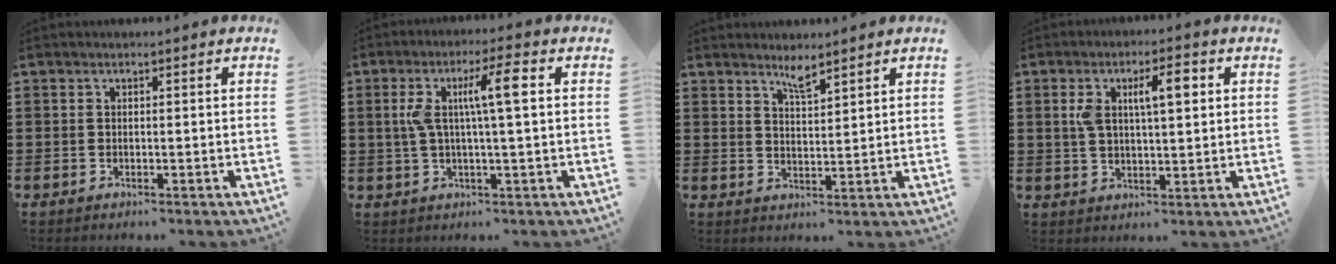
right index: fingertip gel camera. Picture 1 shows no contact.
{"total": 8.1, "force": [1.5, 1.0, 7.9], "torque": [-0.160, 0.000, 0.016]}
{"total": 3.0, "force": [2.6, 0.3, 1.5], "torque": [-0.026, -0.001, 0.045]}
{"total": 6.6, "force": [1.9, 2.5, 5.7], "torque": [-0.103, 0.005, 0.026]}